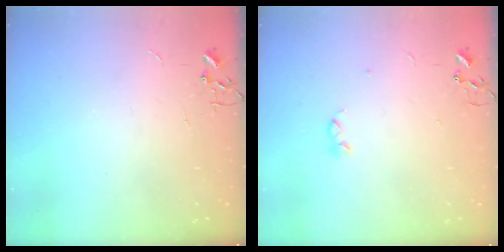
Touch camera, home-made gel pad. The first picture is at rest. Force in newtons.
{"total": 2.8, "press": 2.7, "slide": 0.5}